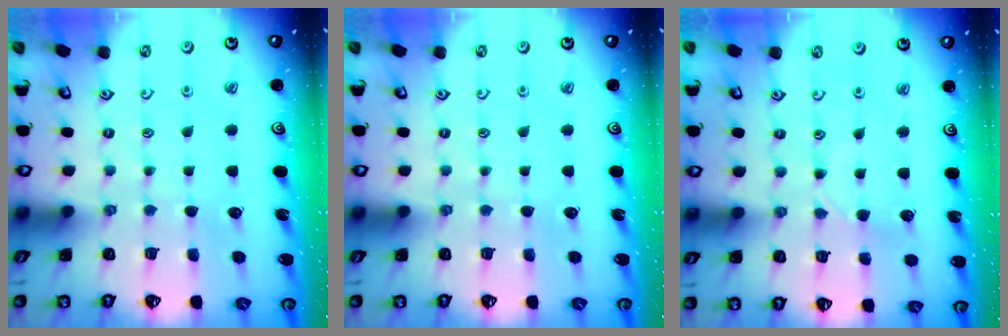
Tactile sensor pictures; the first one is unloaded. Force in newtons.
{"total": 0.0}
{"total": 2.2, "press": 2.2, "slide": 0.3}